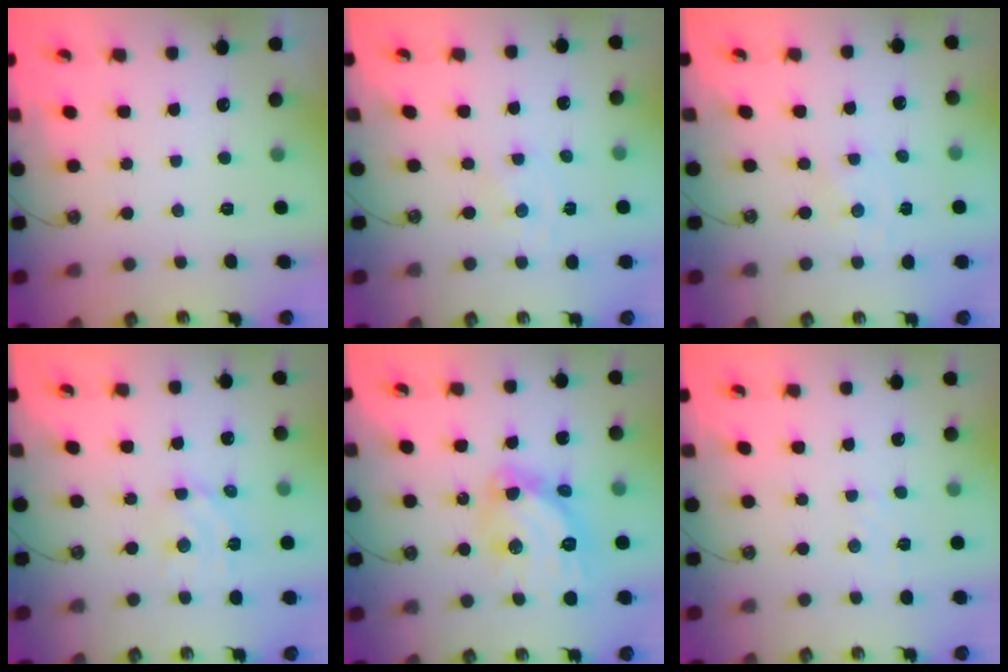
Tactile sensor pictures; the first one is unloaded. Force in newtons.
{"total": 0.0}
{"total": 0.0}
{"total": 7.5, "press": 7.4, "slide": 1.3}
{"total": 13.9, "press": 13.9, "slide": 1.3}
{"total": 2.5, "press": 2.5, "slide": 0.4}